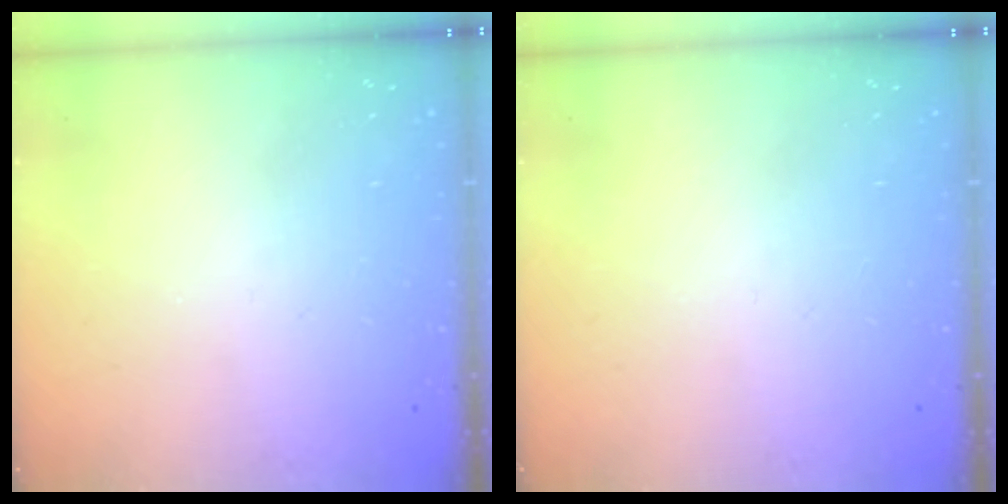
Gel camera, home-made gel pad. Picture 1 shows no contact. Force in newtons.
{"total": 0.0}